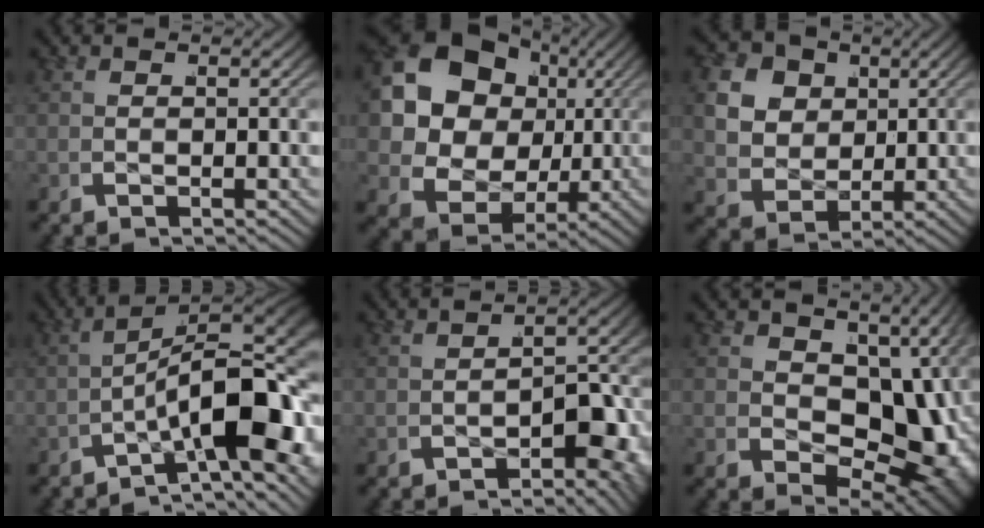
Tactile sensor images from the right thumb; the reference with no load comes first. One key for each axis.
{"total": 16.1, "fx": 1.2, "fy": 12.4, "fz": 10.1, "tx": -0.245, "ty": -0.045, "tz": 0.028}
{"total": 11.7, "fx": 0.9, "fy": 9.8, "fz": 6.3, "tx": -0.150, "ty": -0.031, "tz": 0.015}
{"total": 12.9, "fx": -2.6, "fy": 6.0, "fz": 11.1, "tx": -0.160, "ty": -0.038, "tz": -0.023}
{"total": 4.2, "fx": -2.5, "fy": 1.4, "fz": 3.1, "tx": -0.038, "ty": -0.013, "tz": -0.028}
{"total": 11.5, "fx": -0.4, "fy": 7.6, "fz": 8.5, "tx": -0.149, "ty": -0.058, "tz": 0.029}